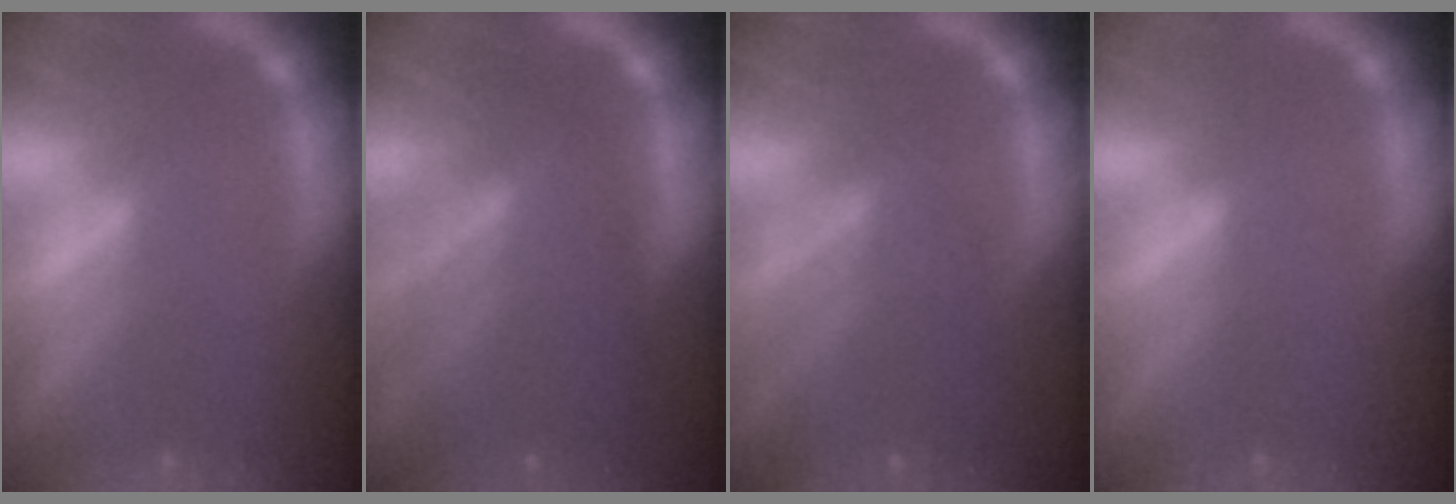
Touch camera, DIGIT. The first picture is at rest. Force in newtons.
{"total": 8.5}
{"total": 6.0}
{"total": 0.0}